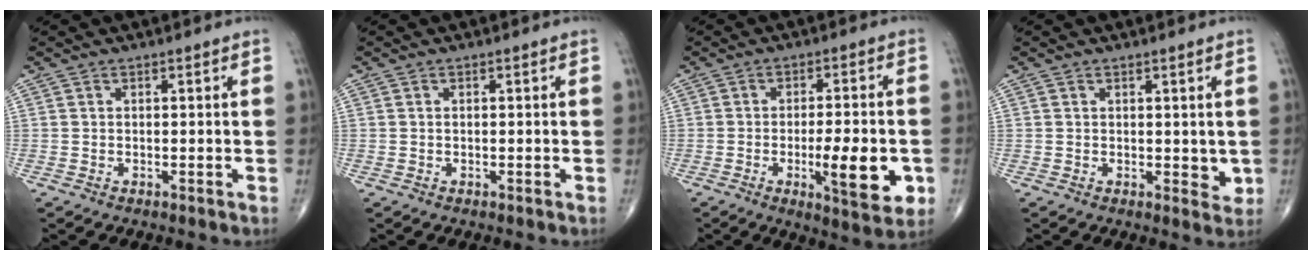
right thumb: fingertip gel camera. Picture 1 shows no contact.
{"total": 0.0}
{"total": 11.8, "force": [-3.0, 3.3, 11.0], "torque": [-0.153, -0.004, -0.040]}
{"total": 2.6, "force": [0.5, 1.6, 2.0], "torque": [-0.019, -0.009, 0.009]}